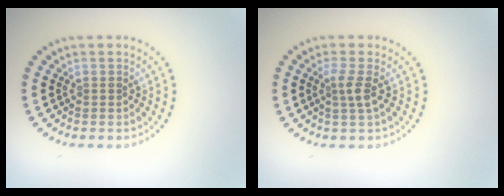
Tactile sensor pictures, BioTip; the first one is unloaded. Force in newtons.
{"total": 1.8, "press": 1.3, "slide": 1.2}